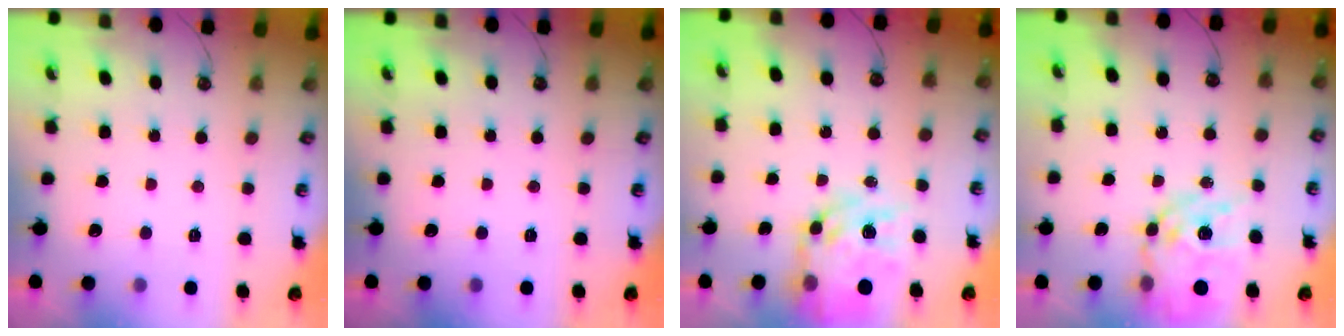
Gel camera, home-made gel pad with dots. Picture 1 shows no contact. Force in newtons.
{"total": 0.0}
{"total": 15.4, "press": 15.4, "slide": 1.2}
{"total": 14.8, "press": 14.7, "slide": 1.2}